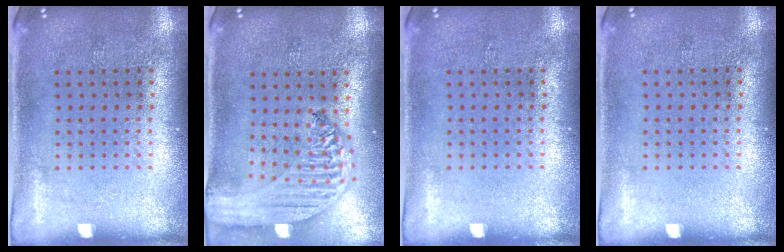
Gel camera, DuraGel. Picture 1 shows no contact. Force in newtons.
{"total": 2.9, "press": 2.3, "slide": 1.8}
{"total": 0.0}
{"total": 0.0}